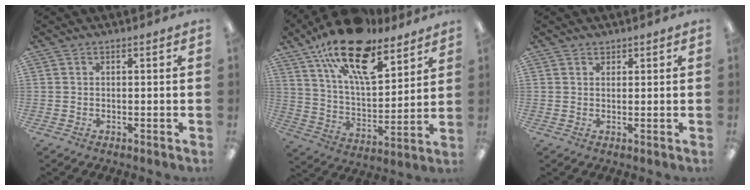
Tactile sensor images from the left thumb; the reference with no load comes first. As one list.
[{"total": 21.2, "force": [14.0, 8.9, 13.3], "torque": [-0.217, -0.077, 0.242]}, {"total": 1.3, "force": [1.0, 0.7, -0.1], "torque": [0.010, -0.003, 0.018]}]